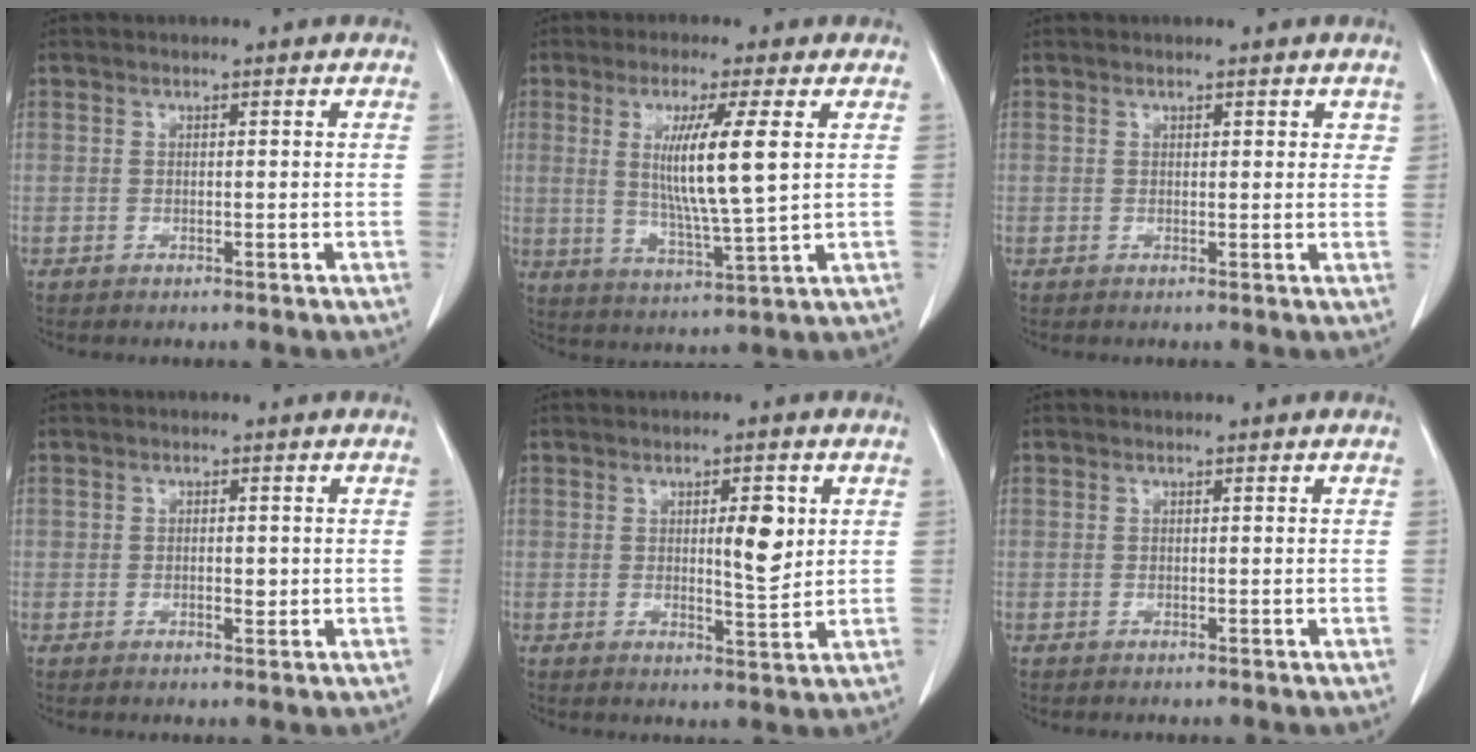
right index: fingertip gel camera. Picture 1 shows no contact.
{"total": 10.4, "force": [2.1, -0.3, 10.1], "torque": [-0.191, -0.015, 0.037]}
{"total": 1.6, "force": [1.0, 0.9, 0.9], "torque": [-0.006, -0.002, 0.008]}
{"total": 1.9, "force": [-0.2, 1.0, 1.6], "torque": [-0.024, 0.000, 0.000]}
{"total": 5.3, "force": [1.3, 1.3, 5.0], "torque": [-0.073, -0.008, 0.019]}
{"total": 0.0}